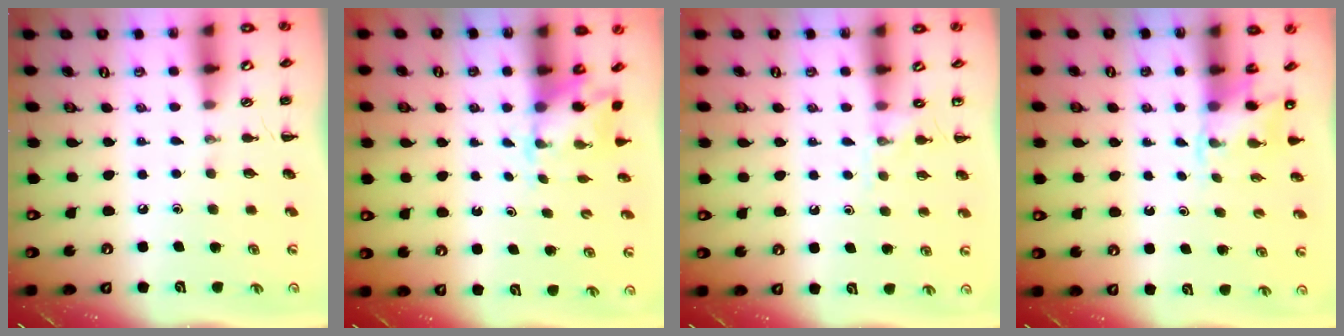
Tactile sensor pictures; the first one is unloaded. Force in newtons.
{"total": 2.3, "press": 2.3, "slide": 0.5}
{"total": 6.1, "press": 5.9, "slide": 1.5}
{"total": 2.5, "press": 2.3, "slide": 1.0}